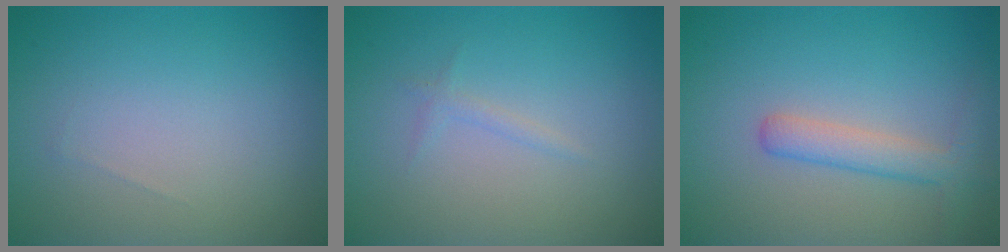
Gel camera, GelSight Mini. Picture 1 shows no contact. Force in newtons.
{"total": 0.7, "press": 0.7, "slide": 0.1}
{"total": 2.3, "press": 2.3, "slide": 0.1}